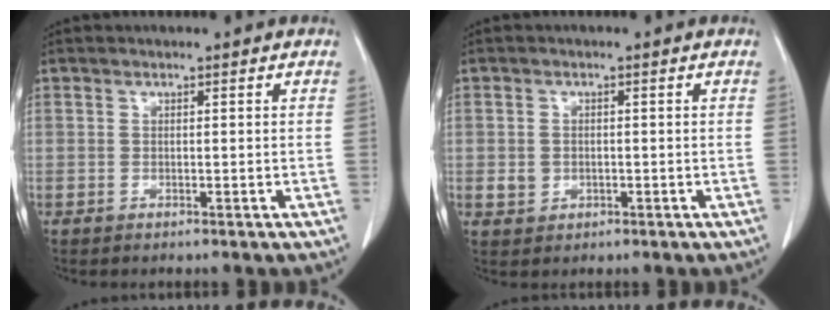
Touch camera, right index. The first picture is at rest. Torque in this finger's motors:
{"motor_torque": [-0.14, 0.05, -0.08, 0.00]}